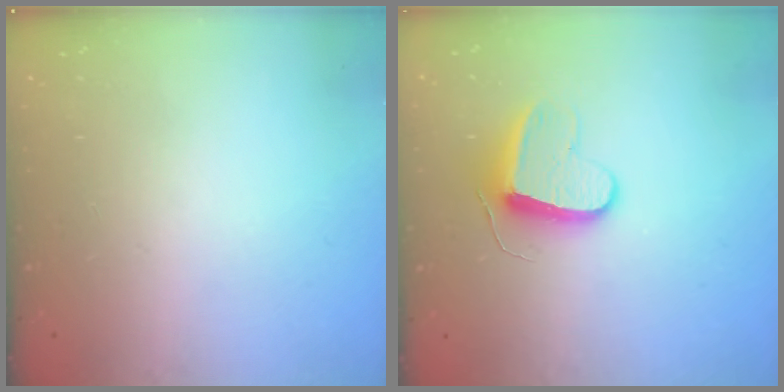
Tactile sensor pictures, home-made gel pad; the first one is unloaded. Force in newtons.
{"total": 9.6, "press": 9.5, "slide": 0.6}